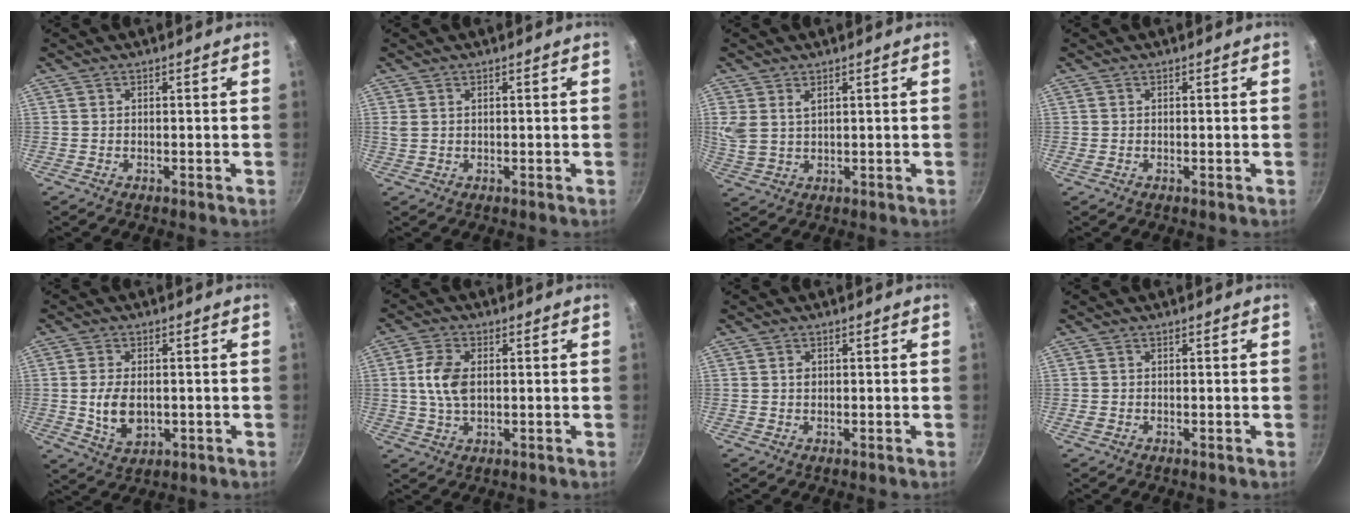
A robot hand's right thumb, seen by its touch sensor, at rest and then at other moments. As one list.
[{"total": 1.3, "force": [0.6, 0.8, 0.8], "torque": [-0.018, 0.002, 0.015]}, {"total": 5.6, "force": [2.5, 3.5, 3.6], "torque": [-0.072, -0.010, 0.054]}, {"total": 0.0}, {"total": 7.3, "force": [-0.4, 4.6, 5.6], "torque": [-0.100, -0.002, 0.003]}, {"total": 7.2, "force": [0.7, 4.3, 5.8], "torque": [-0.109, 0.007, 0.012]}, {"total": 1.1, "force": [0.2, 0.9, 0.6], "torque": [-0.007, 0.003, 0.003]}, {"total": 0.6, "force": [-0.2, 0.4, 0.5], "torque": [-0.009, 0.002, -0.005]}]